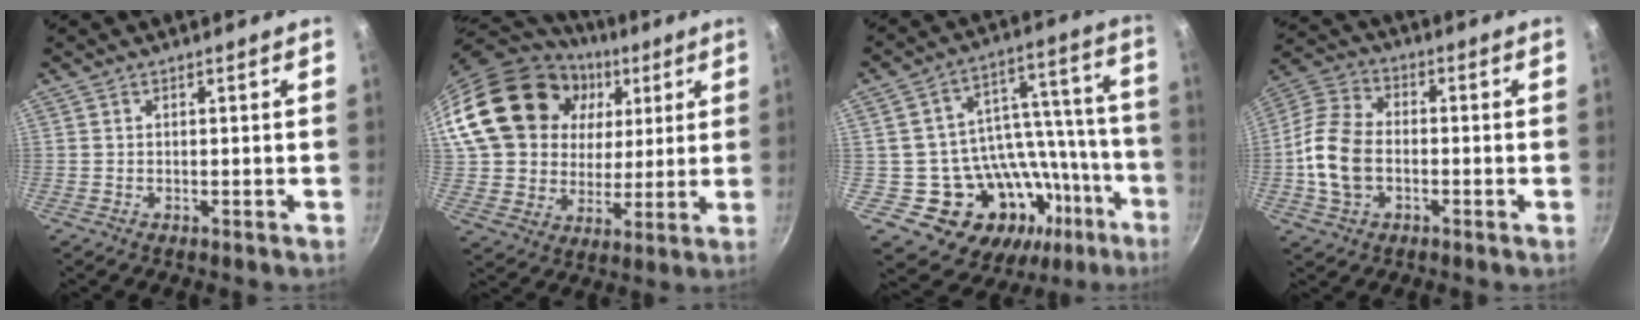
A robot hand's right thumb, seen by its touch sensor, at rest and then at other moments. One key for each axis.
{"total": 25.0, "fx": 9.3, "fy": 19.1, "fz": 13.2, "tx": -0.223, "ty": 0.009, "tz": 0.176}
{"total": 23.5, "fx": -9.7, "fy": 16.0, "fz": 14.1, "tx": -0.156, "ty": 0.069, "tz": -0.131}
{"total": 11.8, "fx": -2.1, "fy": 8.0, "fz": 8.4, "tx": -0.158, "ty": 0.023, "tz": -0.052}